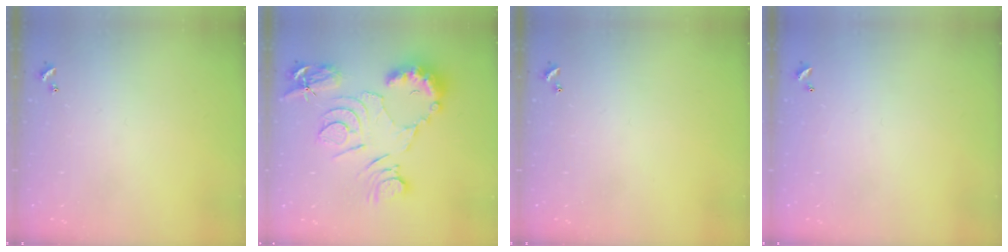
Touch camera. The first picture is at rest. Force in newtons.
{"total": 15.6, "press": 15.6, "slide": 1.3}
{"total": 0.0}
{"total": 2.8, "press": 2.8, "slide": 0.1}